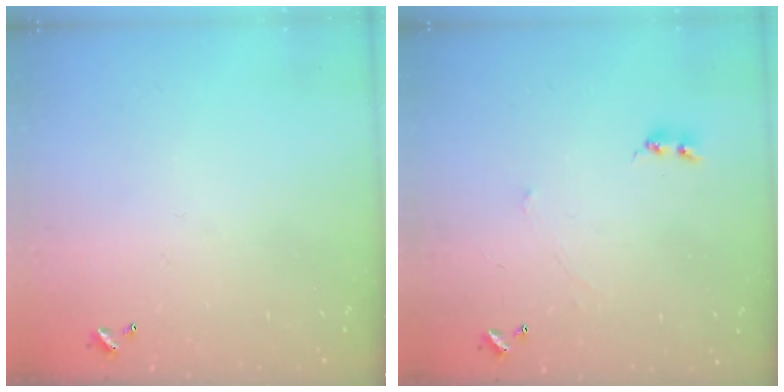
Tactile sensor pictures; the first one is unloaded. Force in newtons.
{"total": 0.9, "press": 0.8, "slide": 0.3}